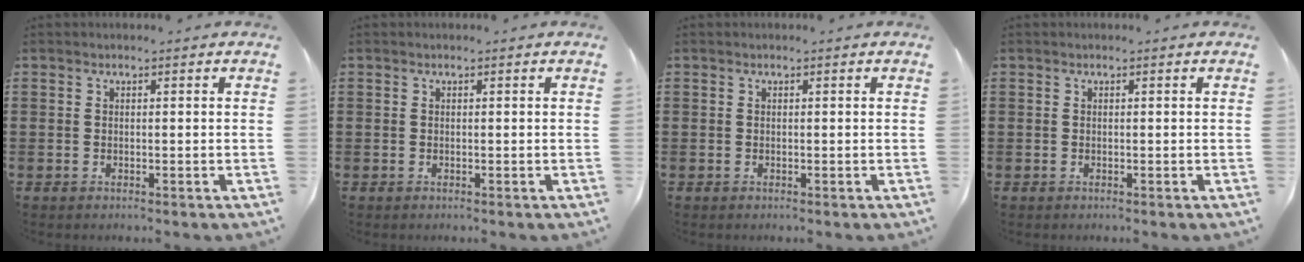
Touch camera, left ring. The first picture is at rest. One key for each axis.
{"total": 0.0}
{"total": 0.0}
{"total": 0.0}